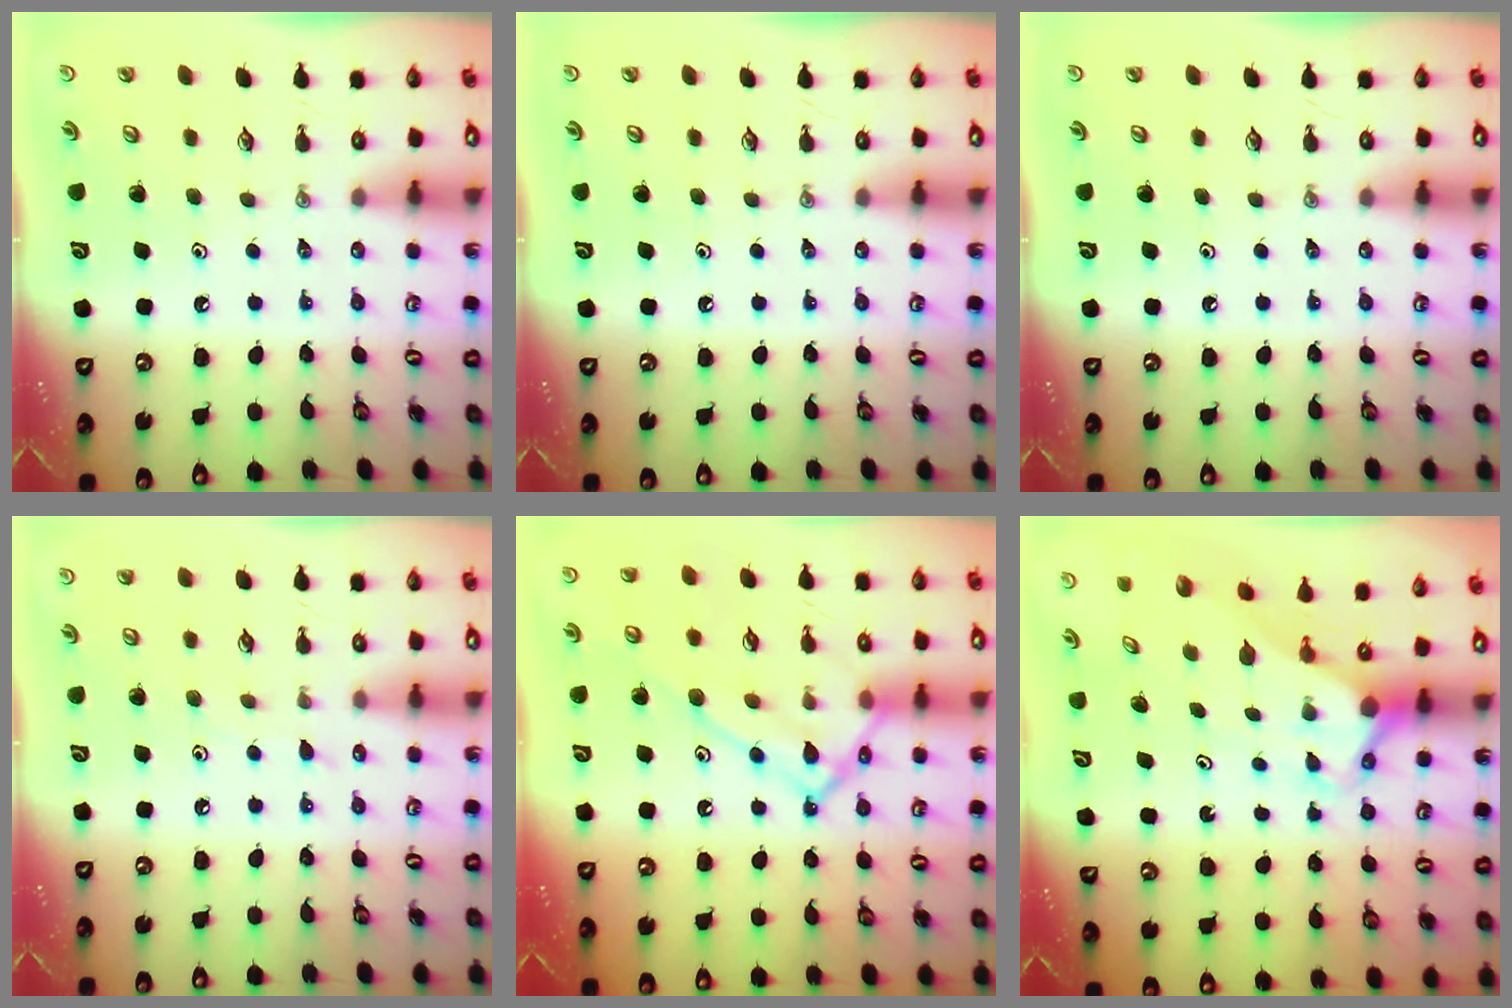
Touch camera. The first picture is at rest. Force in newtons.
{"total": 0.0}
{"total": 0.0}
{"total": 4.2, "press": 4.2, "slide": 0.5}
{"total": 15.2, "press": 15.2, "slide": 1.2}
{"total": 2.7, "press": 2.7, "slide": 0.2}